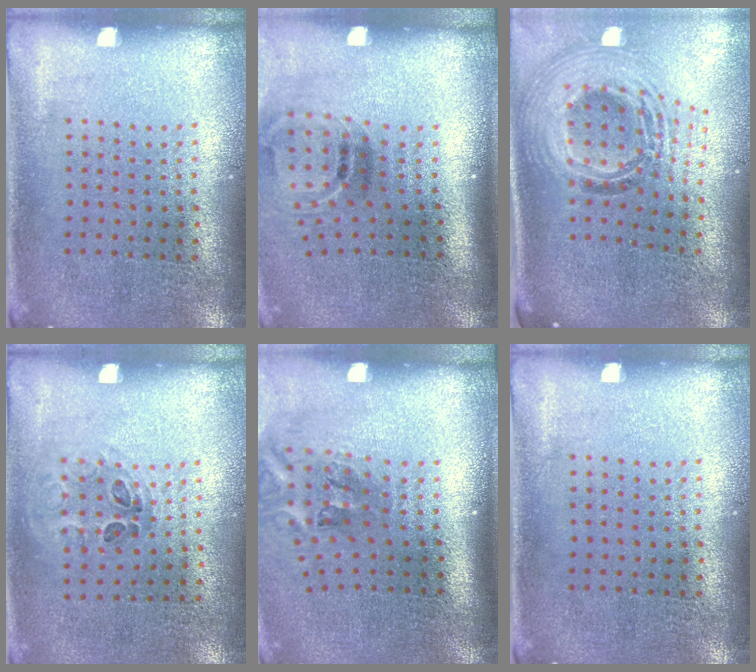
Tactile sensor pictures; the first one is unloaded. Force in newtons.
{"total": 1.9, "press": 1.2, "slide": 1.5}
{"total": 2.1, "press": 1.6, "slide": 1.3}
{"total": 0.9, "press": 0.6, "slide": 0.7}
{"total": 2.3, "press": 1.3, "slide": 1.8}
{"total": 0.0}